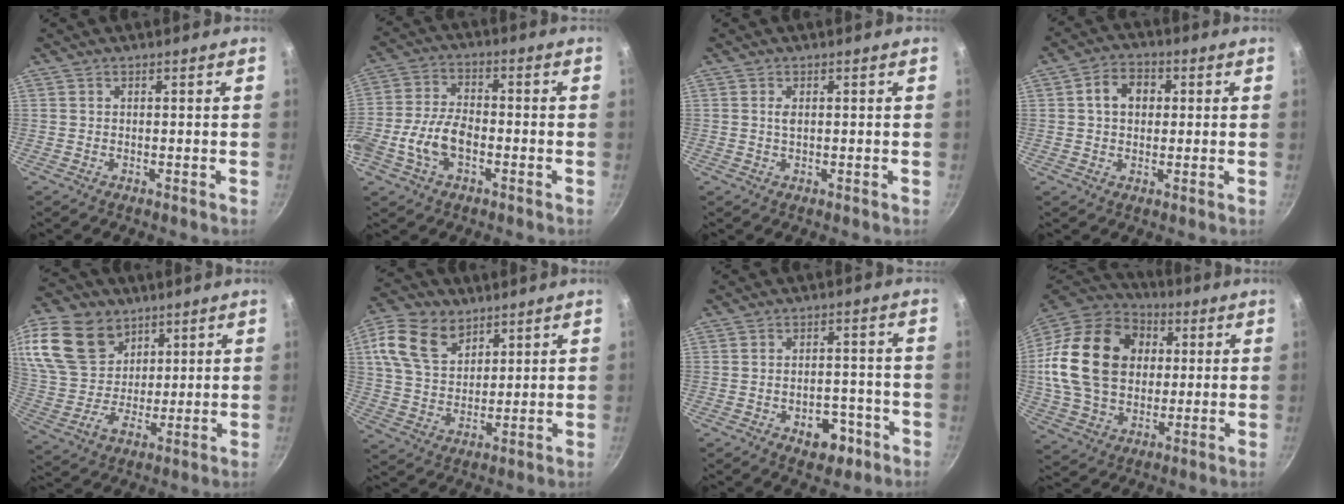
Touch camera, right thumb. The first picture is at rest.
{"total": 9.6, "force": [-3.1, 5.4, 7.2], "torque": [-0.136, 0.030, -0.069]}
{"total": 1.2, "force": [0.3, 0.6, 1.1], "torque": [-0.019, -0.001, 0.004]}
{"total": 6.6, "force": [1.1, 5.1, 4.0], "torque": [-0.044, 0.012, 0.010]}
{"total": 20.3, "force": [10.2, 14.7, 9.6], "torque": [-0.187, -0.029, 0.197]}
{"total": 13.2, "force": [6.5, 8.8, 7.3], "torque": [-0.119, -0.016, 0.121]}
{"total": 7.3, "force": [-3.4, 4.5, 4.7], "torque": [-0.033, 0.021, -0.042]}
{"total": 24.5, "force": [3.5, 18.4, 15.8], "torque": [-0.270, 0.022, 0.064]}